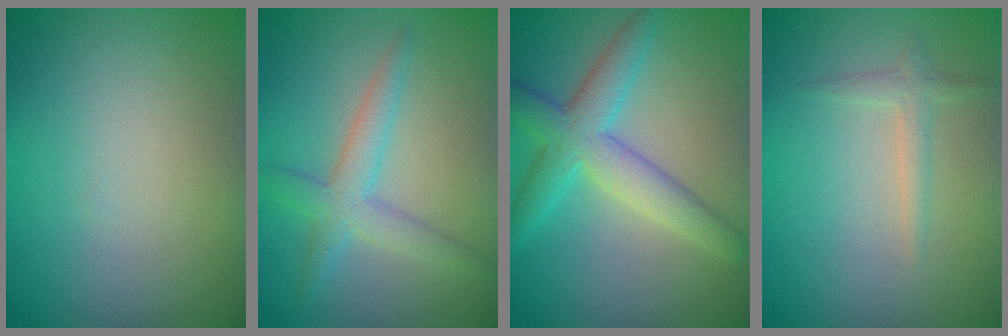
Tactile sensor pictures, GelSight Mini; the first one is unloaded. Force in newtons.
{"total": 3.2, "press": 3.2, "slide": 0.1}
{"total": 5.1, "press": 5.1, "slide": 0.1}
{"total": 1.4, "press": 1.4, "slide": 0.0}